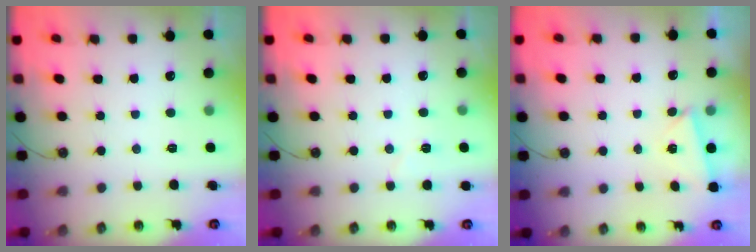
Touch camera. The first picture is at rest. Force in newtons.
{"total": 5.0, "press": 4.3, "slide": 2.7}
{"total": 1.7, "press": 1.7, "slide": 0.4}